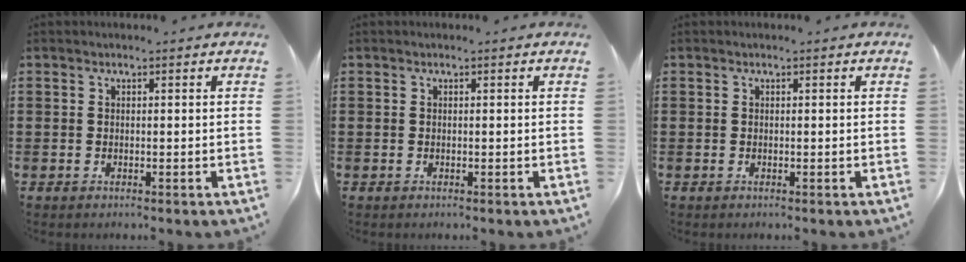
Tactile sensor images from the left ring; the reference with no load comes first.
{"total": 0.0}
{"total": 0.0}